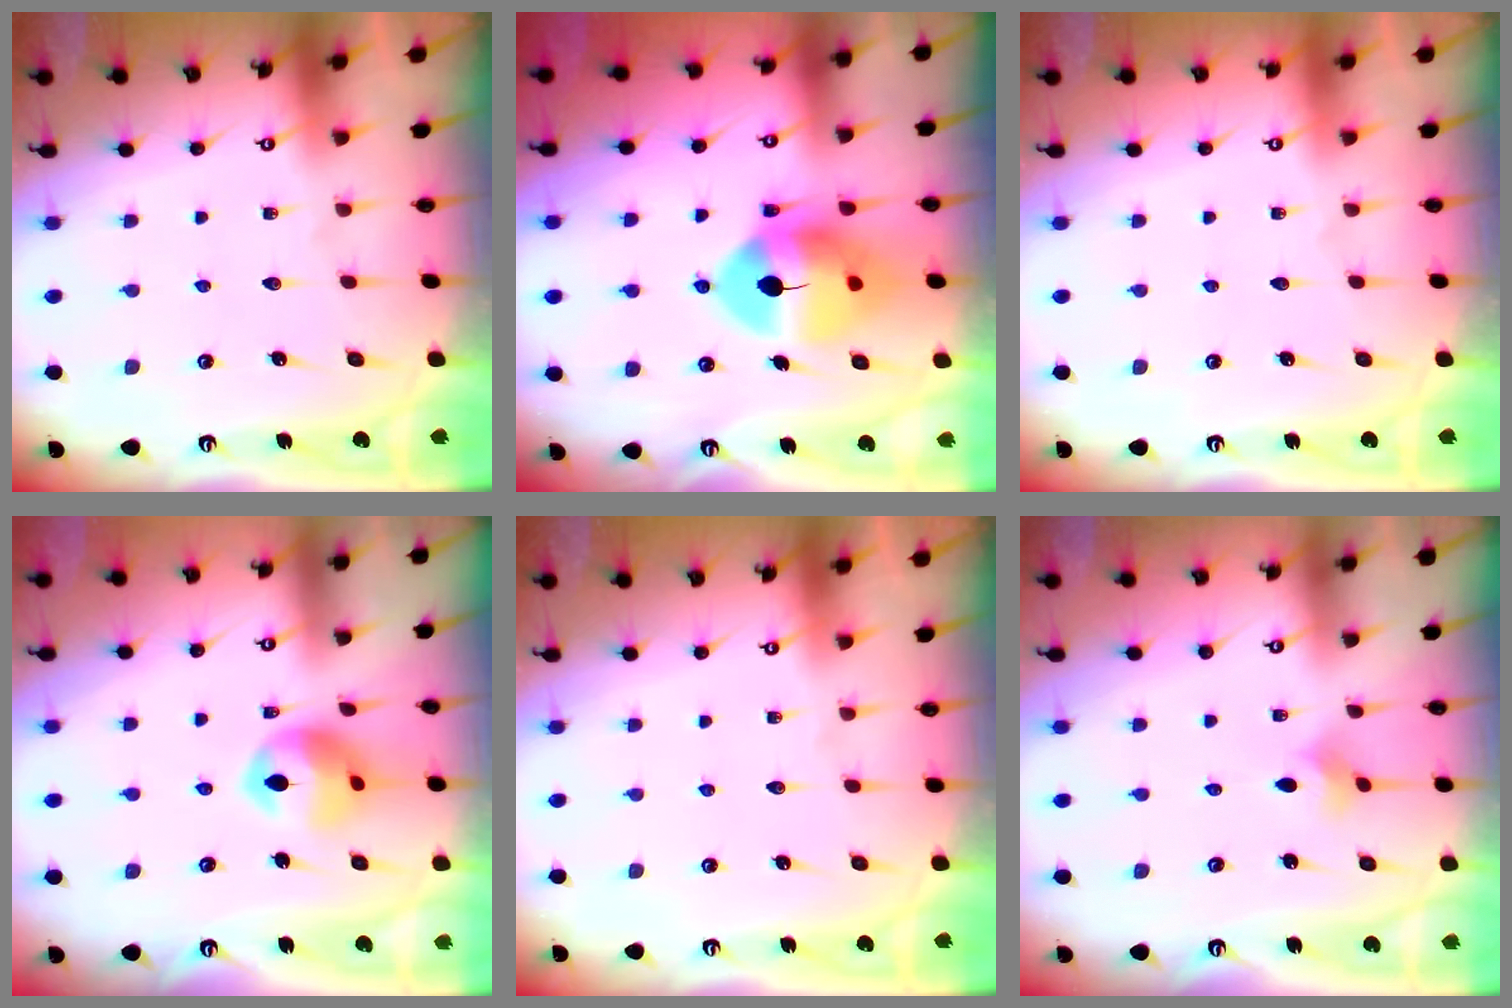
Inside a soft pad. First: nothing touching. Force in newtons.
{"total": 12.4, "press": 12.2, "slide": 2.2}
{"total": 0.0}
{"total": 12.0, "press": 11.8, "slide": 1.6}
{"total": 0.0}
{"total": 2.6, "press": 2.6, "slide": 0.5}